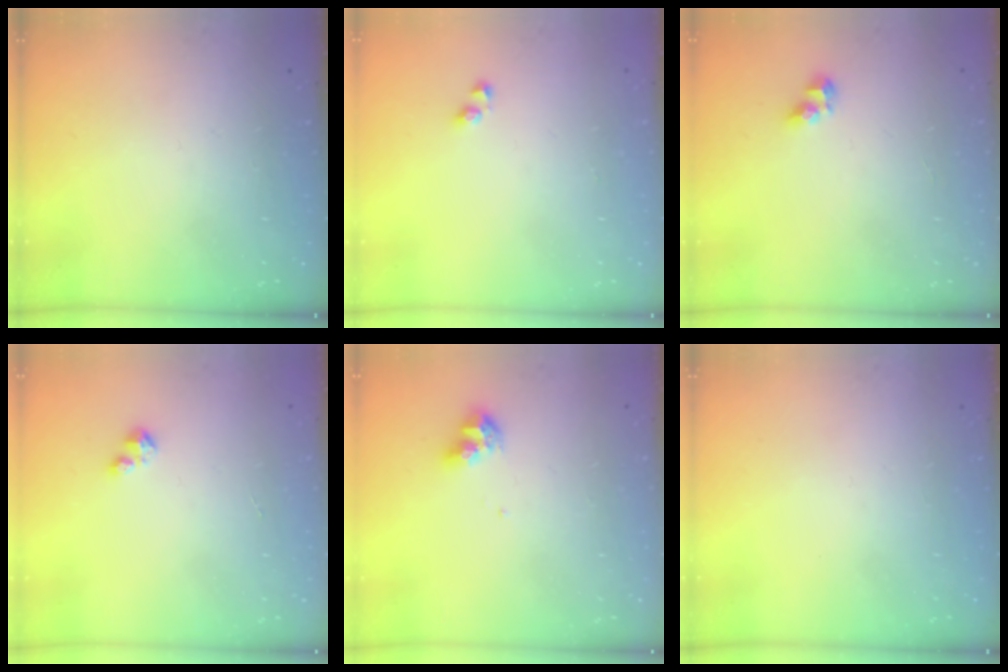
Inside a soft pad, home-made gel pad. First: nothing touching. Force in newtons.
{"total": 2.9, "press": 2.7, "slide": 1.1}
{"total": 5.2, "press": 5.2, "slide": 0.4}
{"total": 1.7, "press": 1.7, "slide": 0.2}
{"total": 9.0, "press": 9.0, "slide": 0.9}
{"total": 0.0}